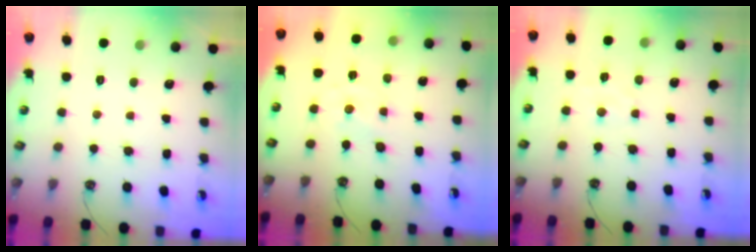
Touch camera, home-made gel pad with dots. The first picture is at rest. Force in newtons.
{"total": 0.0}
{"total": 4.3, "press": 4.2, "slide": 0.5}